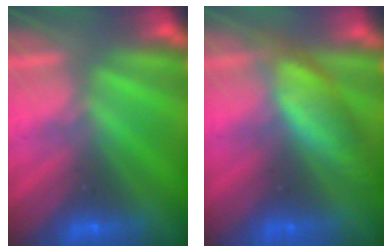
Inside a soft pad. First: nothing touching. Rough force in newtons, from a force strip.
{"total": 7.3}